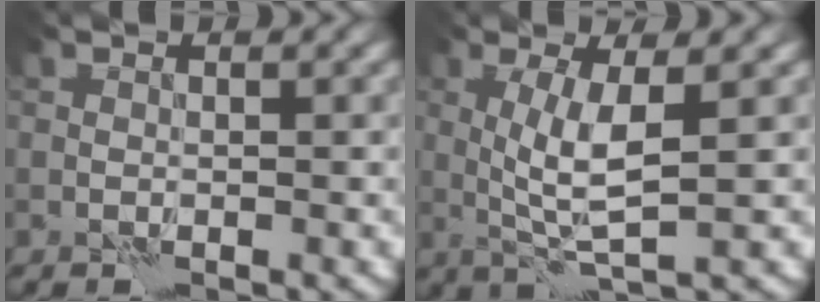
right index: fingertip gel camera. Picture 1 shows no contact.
{"total": 4.4, "force": [0.6, 0.9, 4.3], "torque": [-0.093, -0.003, 0.013]}